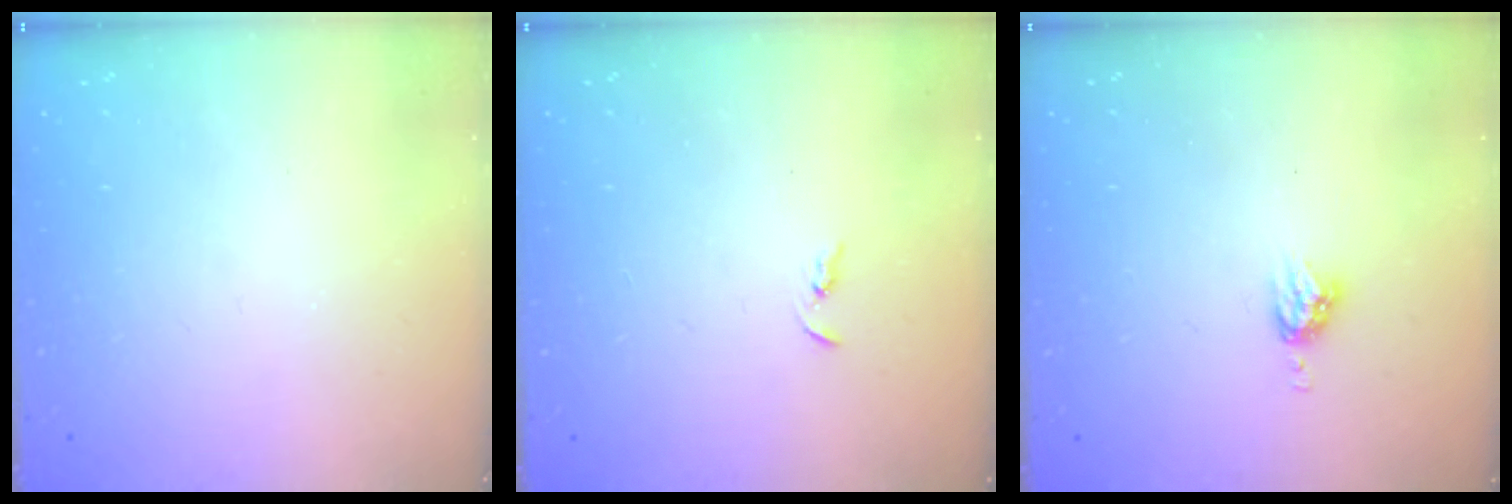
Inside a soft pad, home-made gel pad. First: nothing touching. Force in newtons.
{"total": 2.4, "press": 2.3, "slide": 0.2}
{"total": 5.1, "press": 5.1, "slide": 0.7}